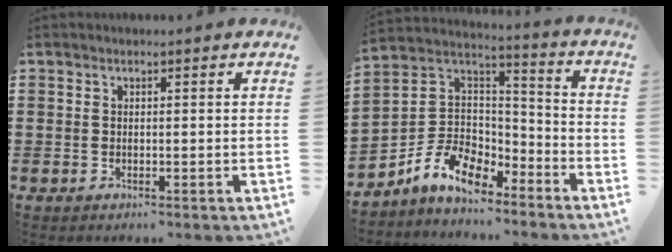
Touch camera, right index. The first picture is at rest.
{"total": 9.4, "force": [-6.0, 6.0, 4.0], "torque": [-0.111, 0.010, -0.117]}